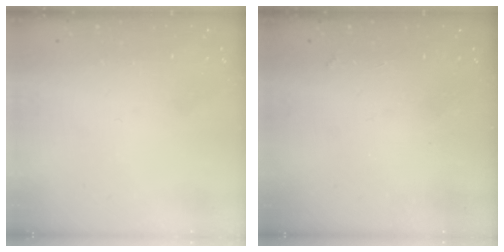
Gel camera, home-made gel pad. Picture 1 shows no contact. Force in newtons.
{"total": 1.4, "press": 1.3, "slide": 0.4}